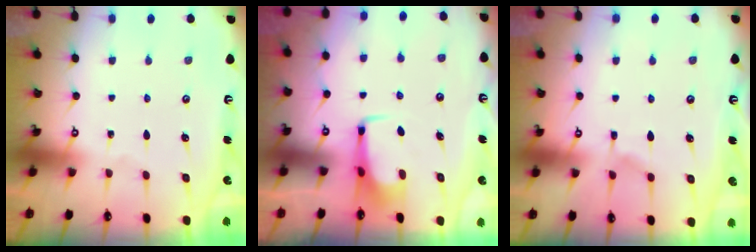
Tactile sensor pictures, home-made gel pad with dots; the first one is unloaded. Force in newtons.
{"total": 3.0, "press": 2.9, "slide": 0.4}
{"total": 6.3, "press": 6.2, "slide": 0.7}